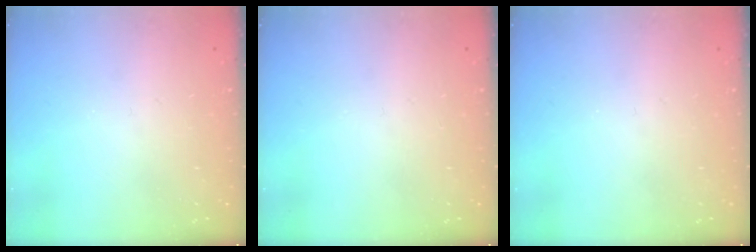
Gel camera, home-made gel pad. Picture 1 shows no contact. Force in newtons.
{"total": 0.0}
{"total": 0.0}